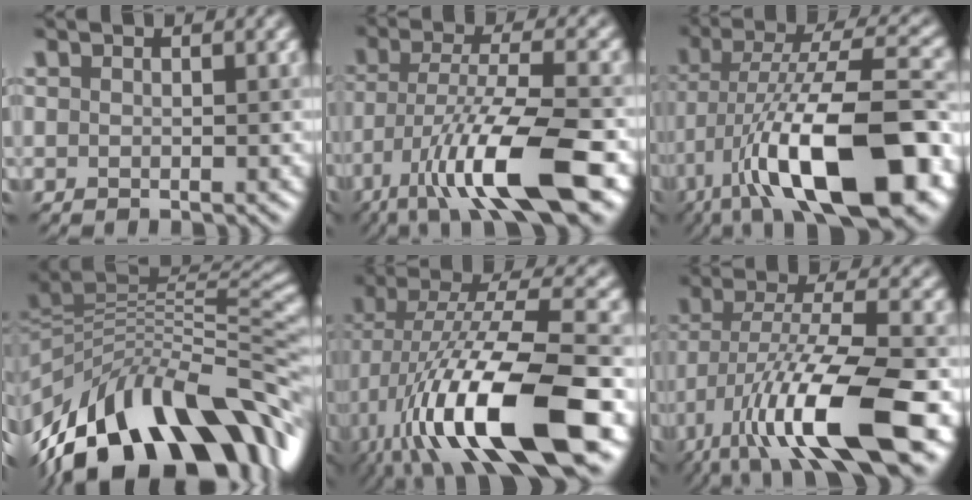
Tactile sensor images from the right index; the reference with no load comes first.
{"total": 11.4, "force": [-5.8, 2.9, 9.4], "torque": [-0.167, -0.003, -0.105]}
{"total": 15.9, "force": [-6.1, 5.5, 13.6], "torque": [-0.216, 0.015, -0.103]}
{"total": 15.7, "force": [-6.3, 7.0, 12.5], "torque": [-0.217, 0.010, -0.109]}
{"total": 14.6, "force": [-4.9, 4.7, 12.9], "torque": [-0.240, 0.002, -0.085]}
{"total": 12.4, "force": [-5.9, 3.4, 10.4], "torque": [-0.190, -0.004, -0.106]}